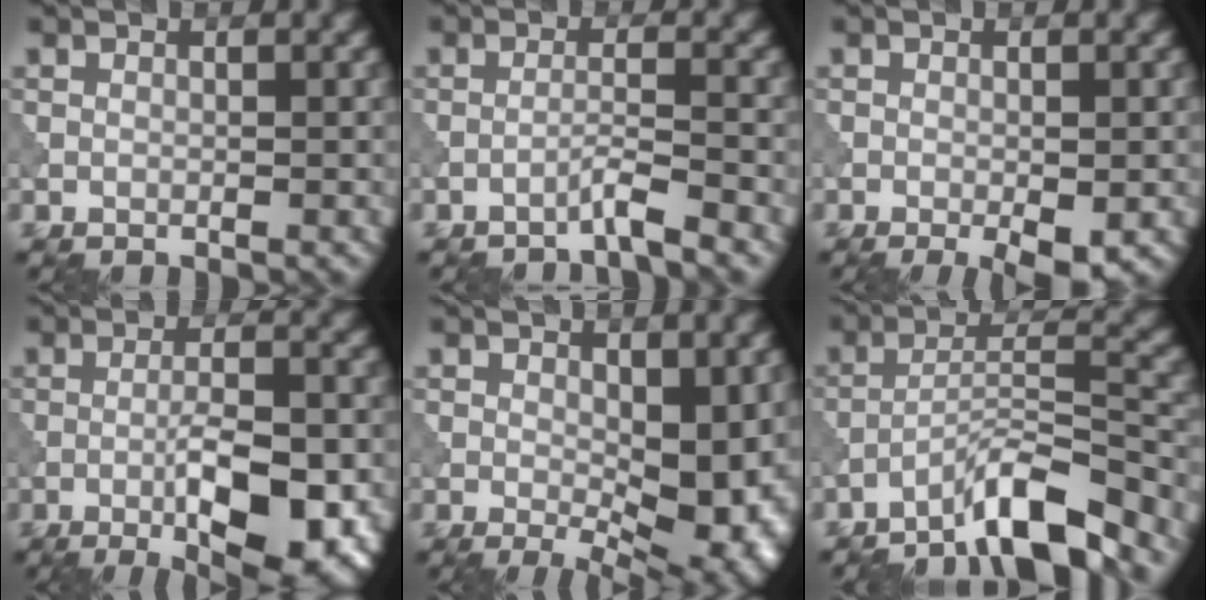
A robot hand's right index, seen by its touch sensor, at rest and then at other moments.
{"total": 2.1, "force": [-1.6, -0.1, 1.3], "torque": [-0.012, 0.013, -0.041]}
{"total": 2.7, "force": [-1.2, 0.7, 2.4], "torque": [-0.038, -0.004, -0.017]}
{"total": 8.7, "force": [-3.2, 2.5, 7.7], "torque": [-0.119, 0.000, -0.047]}
{"total": 7.8, "force": [-0.3, 3.8, 6.8], "torque": [-0.095, -0.012, 0.001]}
{"total": 7.1, "force": [-5.5, 0.8, 4.3], "torque": [-0.068, 0.011, -0.100]}